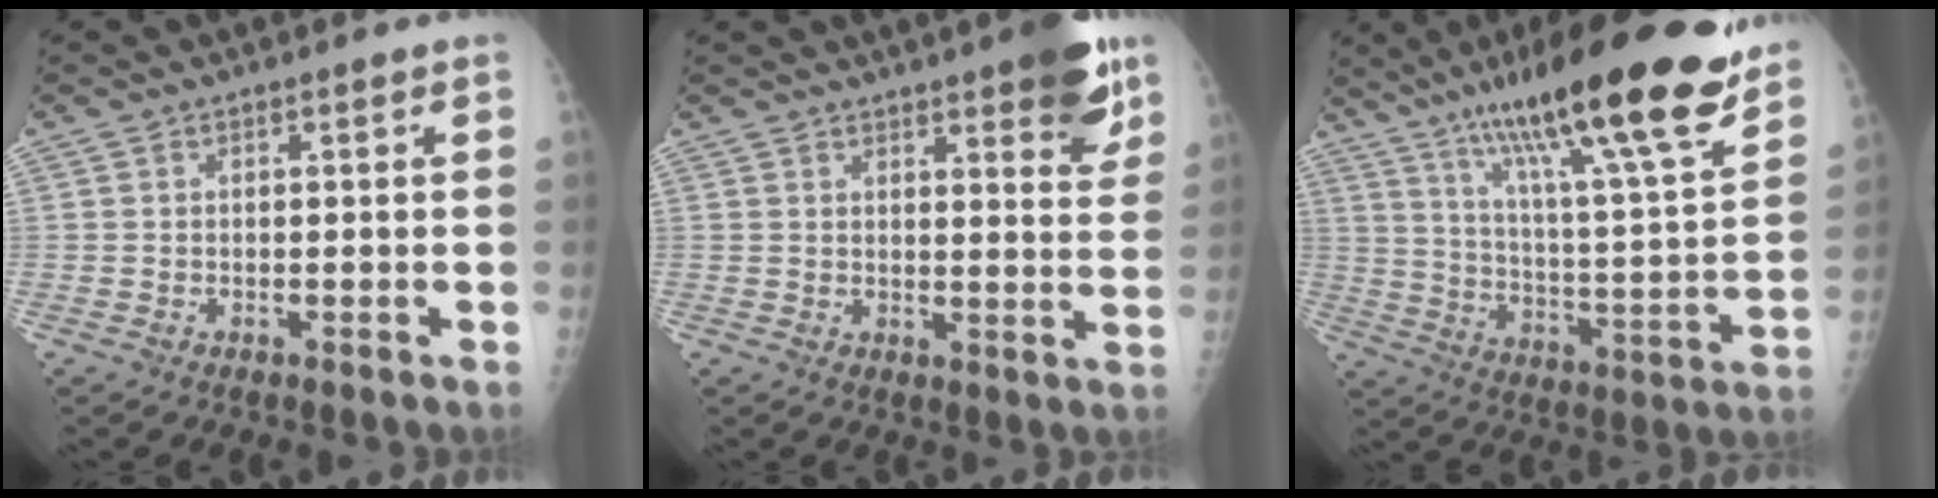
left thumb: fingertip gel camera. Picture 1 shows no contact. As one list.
[{"total": 10.8, "force": [6.5, 3.0, 8.1], "torque": [-0.075, -0.030, 0.080]}, {"total": 25.8, "force": [17.4, 3.9, 18.7], "torque": [-0.288, -0.054, 0.284]}]